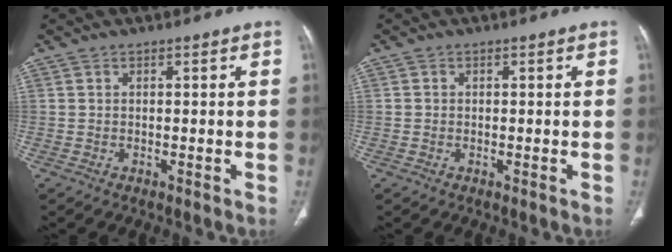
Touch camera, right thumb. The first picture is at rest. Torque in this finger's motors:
{"motor_torque": [-0.05, -0.15, 0.05, -0.06, -0.03]}